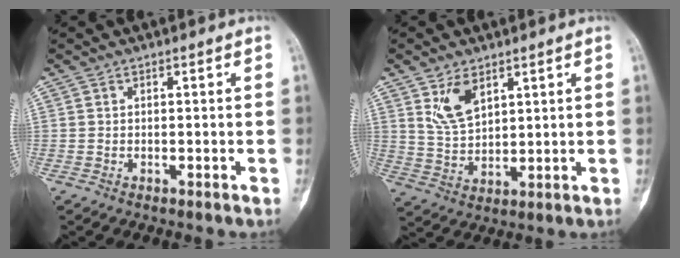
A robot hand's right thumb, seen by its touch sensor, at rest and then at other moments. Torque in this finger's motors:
{"motor_torque": [-0.01, 0.08, 0.21, -0.11, 0.09]}